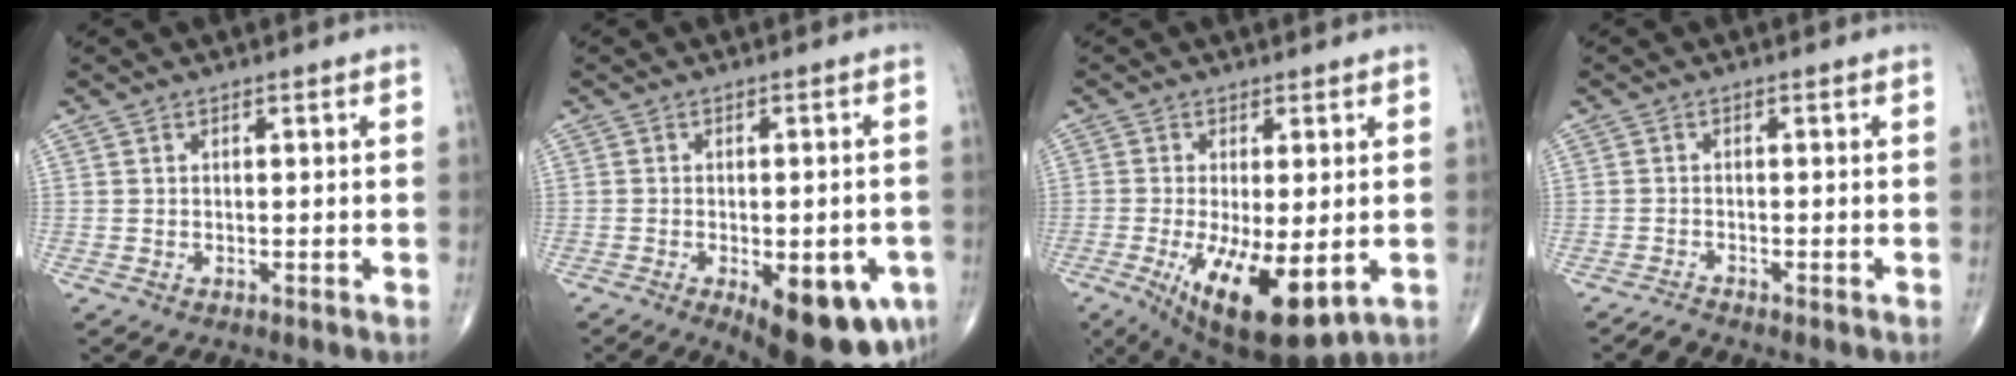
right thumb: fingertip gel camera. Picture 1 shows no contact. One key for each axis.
{"total": 15.9, "fx": -6.5, "fy": 6.7, "fz": 12.9, "tx": -0.125, "ty": 0.003, "tz": -0.071}
{"total": 14.4, "fx": -4.0, "fy": 5.3, "fz": 12.8, "tx": -0.218, "ty": -0.027, "tz": -0.047}
{"total": 1.3, "fx": -1.3, "fy": -0.3, "fz": -0.1, "tx": -0.002, "ty": -0.005, "tz": -0.028}